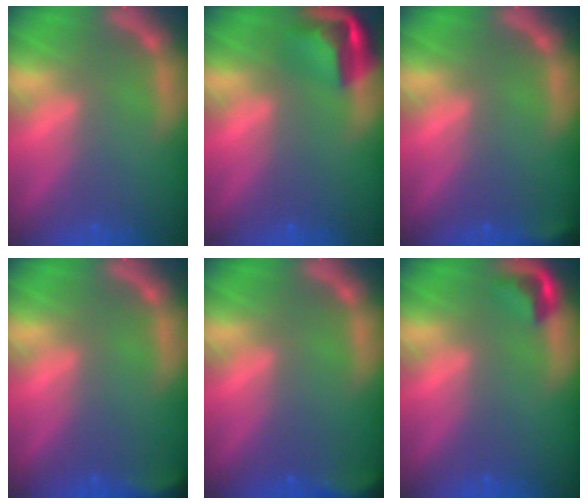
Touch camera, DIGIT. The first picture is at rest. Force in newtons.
{"total": 5.0}
{"total": 1.9}
{"total": 2.9}
{"total": 4.0}
{"total": 2.4}